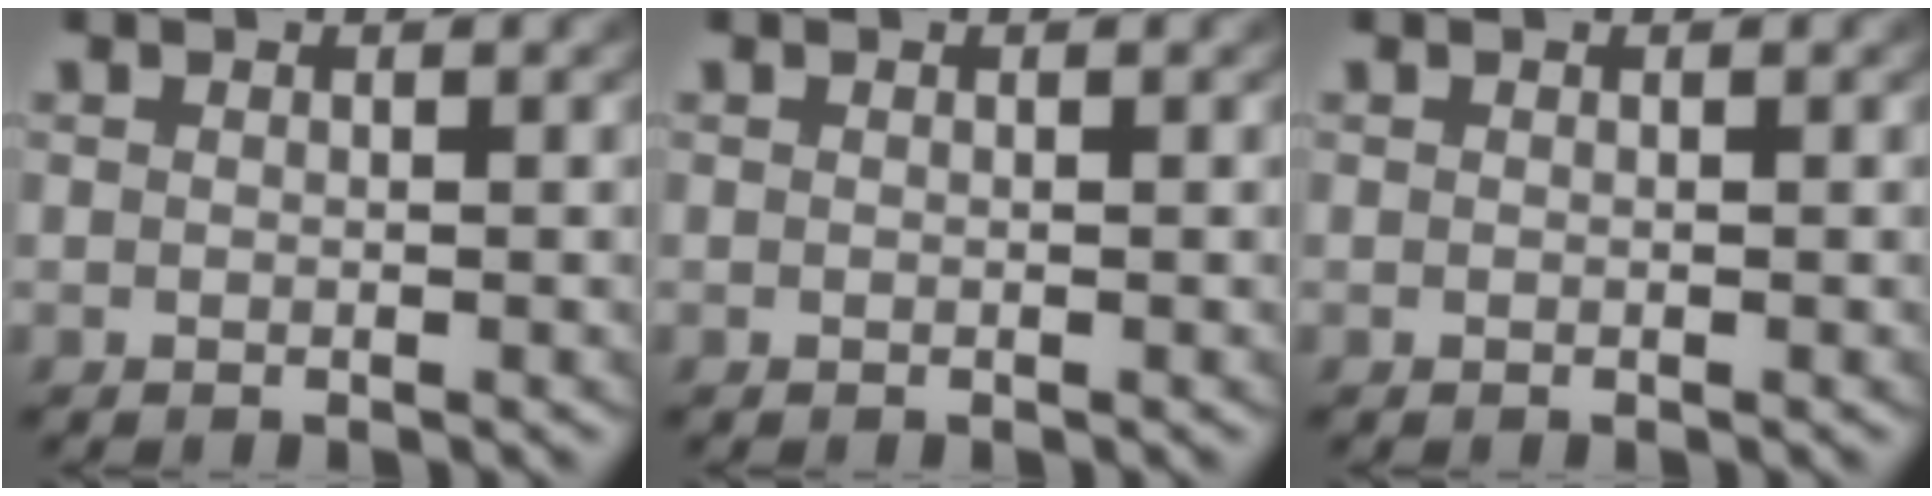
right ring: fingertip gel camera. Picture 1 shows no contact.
{"total": 0.0}
{"total": 0.0}